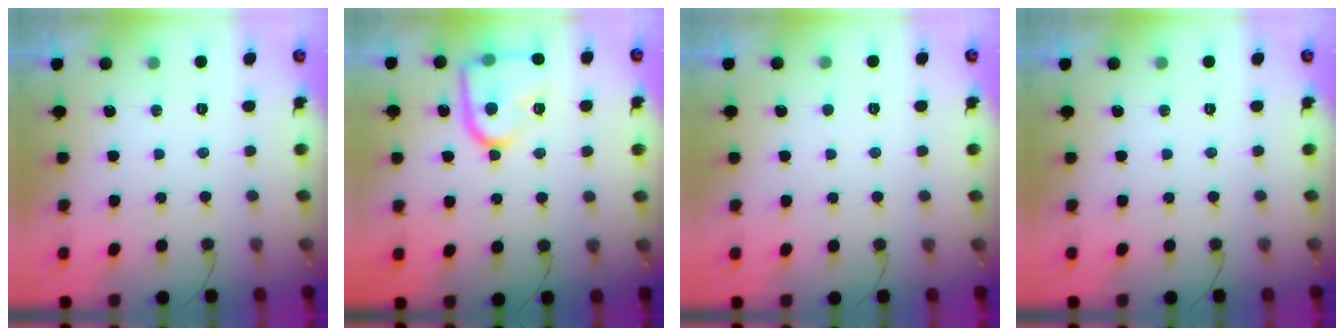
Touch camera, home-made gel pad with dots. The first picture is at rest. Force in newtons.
{"total": 14.2, "press": 14.1, "slide": 1.2}
{"total": 2.7, "press": 2.7, "slide": 0.3}
{"total": 0.0}